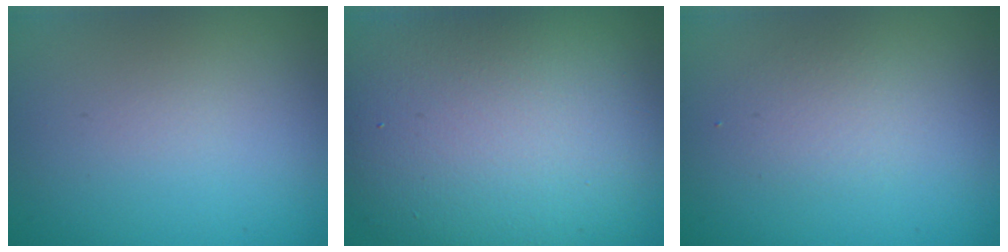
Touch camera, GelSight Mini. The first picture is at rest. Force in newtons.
{"total": 13.4, "press": 13.3, "slide": 0.8}
{"total": 1.5, "press": 1.5, "slide": 0.1}